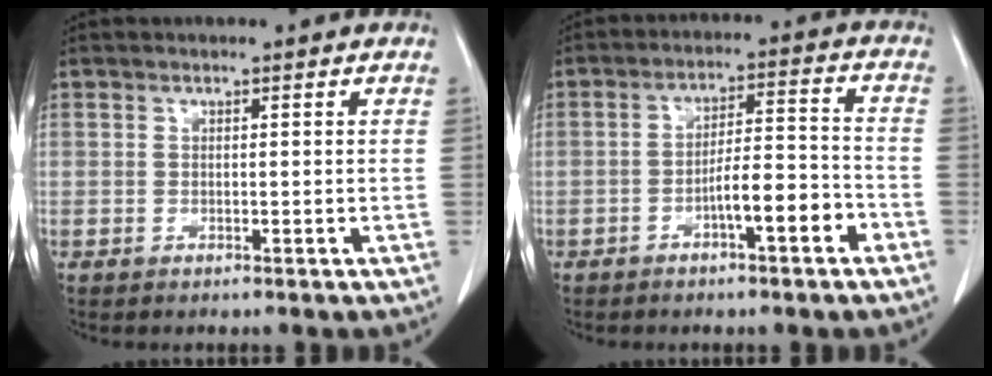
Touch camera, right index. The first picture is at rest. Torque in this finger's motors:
{"motor_torque": [1.00, -0.77, 0.34, 0.11]}